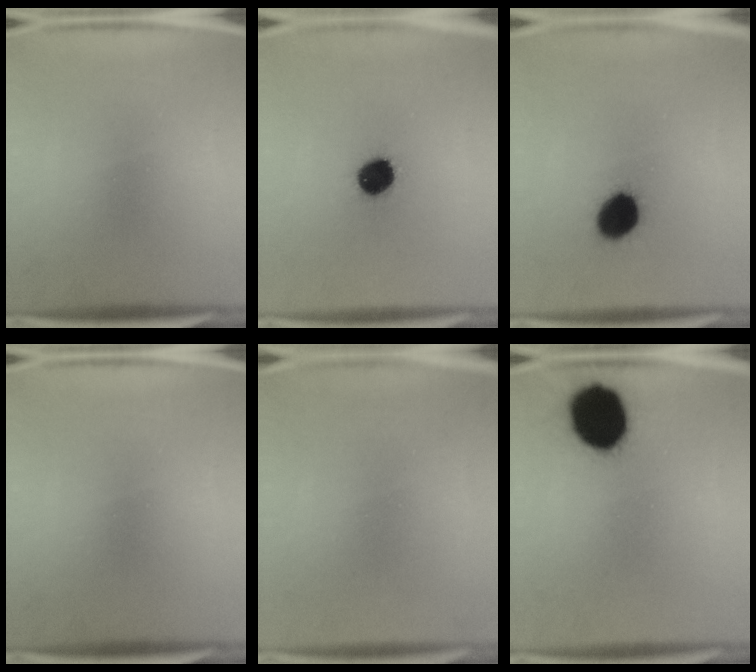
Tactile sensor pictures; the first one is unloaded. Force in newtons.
{"total": 9.2}
{"total": 8.9}
{"total": 0.0}
{"total": 1.1}
{"total": 16.1}